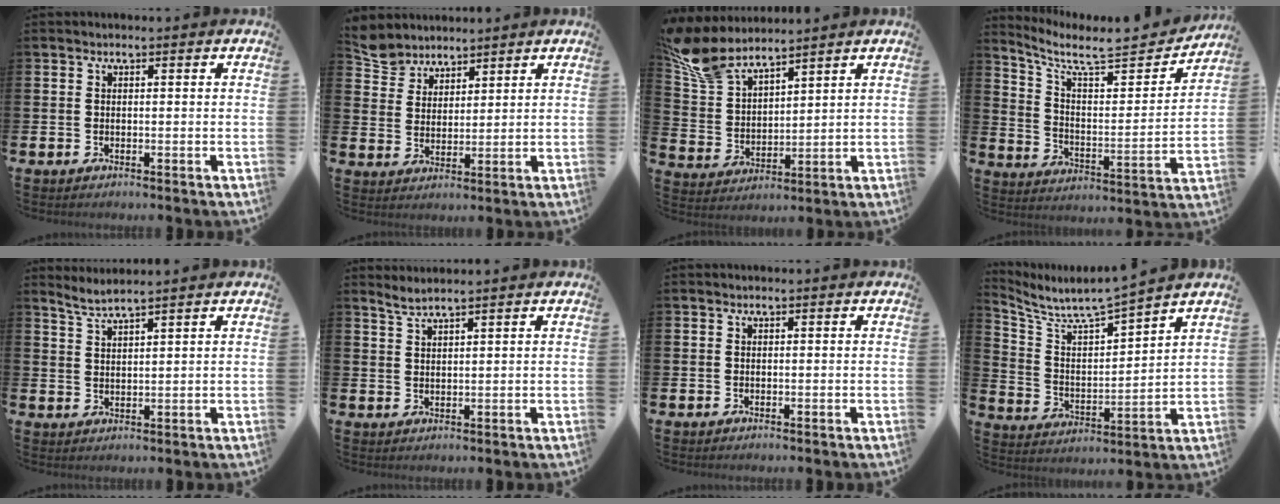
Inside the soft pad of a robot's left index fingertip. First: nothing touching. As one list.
[{"total": 5.1, "force": [4.8, 1.6, -0.5], "torque": [-0.021, -0.018, 0.091]}, {"total": 8.4, "force": [7.7, 2.3, 2.6], "torque": [-0.089, -0.031, 0.145]}, {"total": 7.5, "force": [6.7, 1.7, 3.0], "torque": [-0.089, -0.056, 0.109]}, {"total": 3.0, "force": [3.0, -0.5, 0.4], "torque": [-0.022, -0.008, 0.056]}, {"total": 2.2, "force": [2.1, -0.3, 0.4], "torque": [-0.020, 0.001, 0.041]}, {"total": 0.0}, {"total": 6.3, "force": [6.1, 0.1, 1.9], "torque": [-0.073, -0.055, 0.098]}]